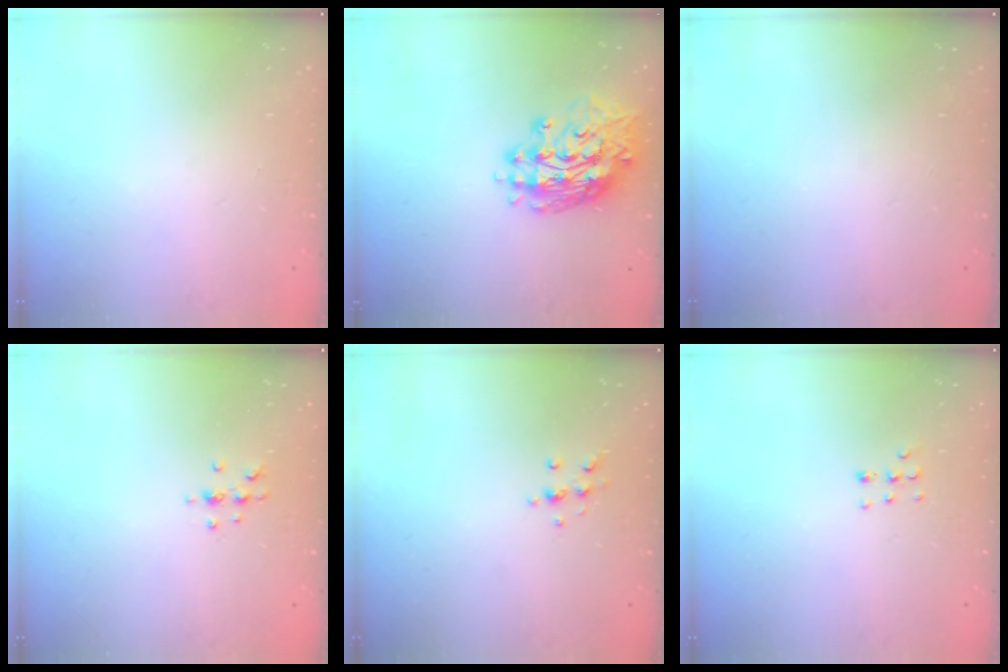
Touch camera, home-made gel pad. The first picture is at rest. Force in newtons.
{"total": 15.0, "press": 14.9, "slide": 1.4}
{"total": 0.0}
{"total": 5.2, "press": 5.2, "slide": 0.6}
{"total": 6.2, "press": 6.2, "slide": 0.8}
{"total": 4.3, "press": 4.2, "slide": 1.1}